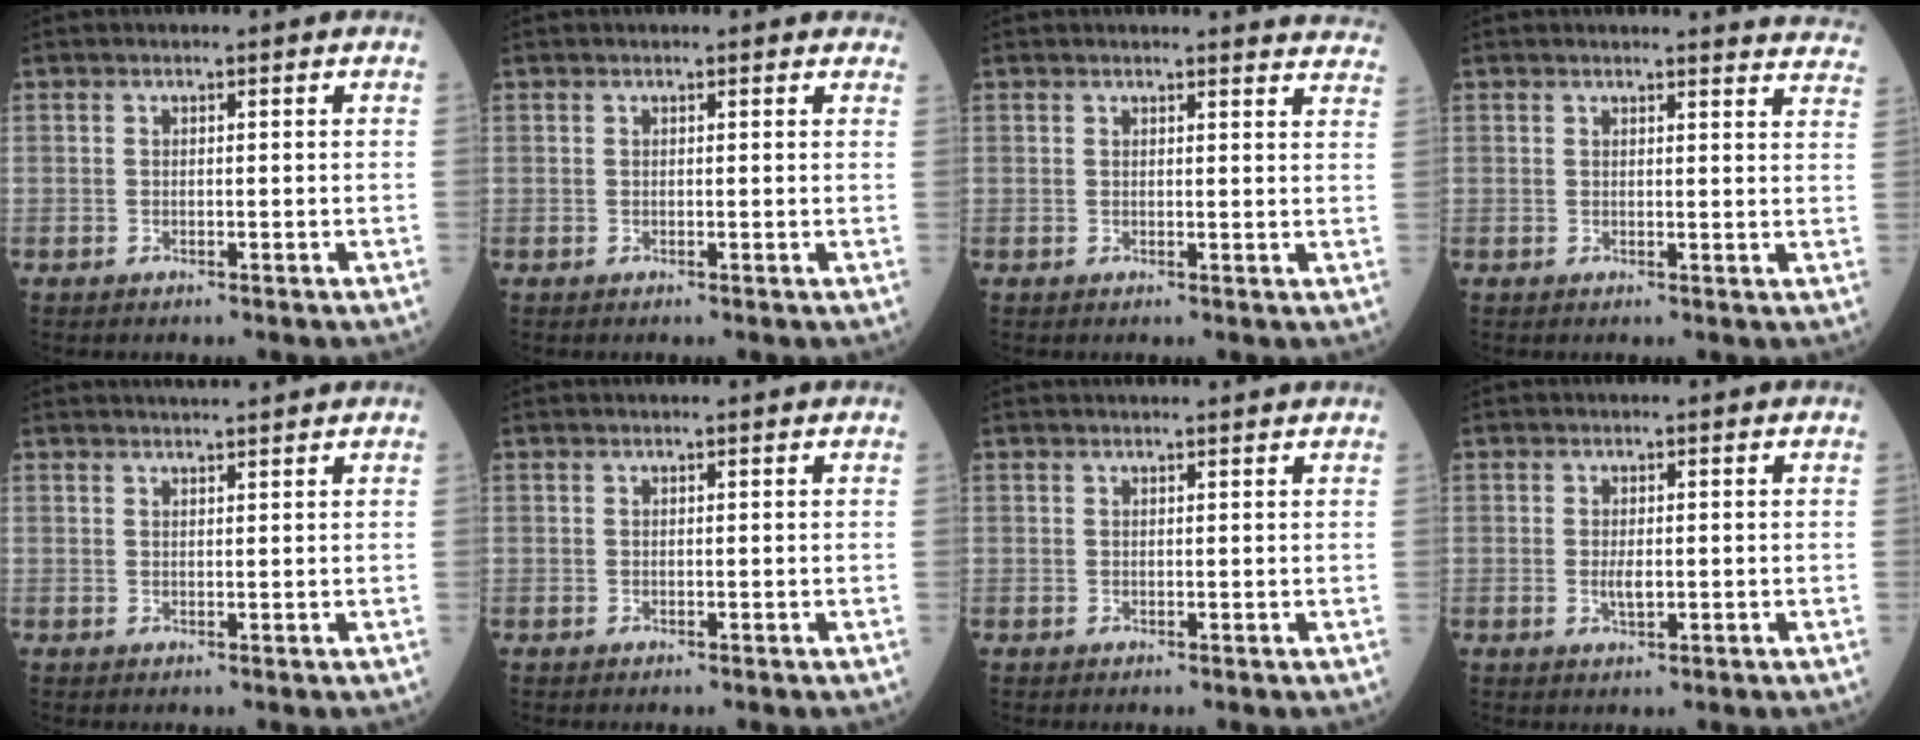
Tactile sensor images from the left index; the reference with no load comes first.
{"total": 0.6, "force": [-0.4, 0.4, -0.1], "torque": [0.005, 0.009, -0.016]}
{"total": 9.5, "force": [9.4, 0.7, 0.9], "torque": [0.025, -0.055, 0.064]}
{"total": 9.9, "force": [9.8, 0.6, 0.8], "torque": [0.027, -0.071, 0.065]}
{"total": 3.8, "force": [3.6, -0.2, 1.3], "torque": [-0.019, 0.021, 0.050]}
{"total": 0.5, "force": [0.5, -0.1, 0.1], "torque": [-0.004, 0.001, 0.008]}
{"total": 3.4, "force": [3.3, -0.2, 0.9], "torque": [-0.010, 0.014, 0.036]}
{"total": 1.9, "force": [-0.3, 0.6, 1.8], "torque": [-0.037, -0.003, -0.002]}